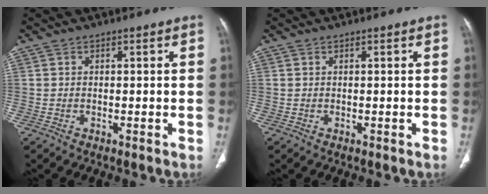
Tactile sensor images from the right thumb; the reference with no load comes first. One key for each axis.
{"total": 0.0}